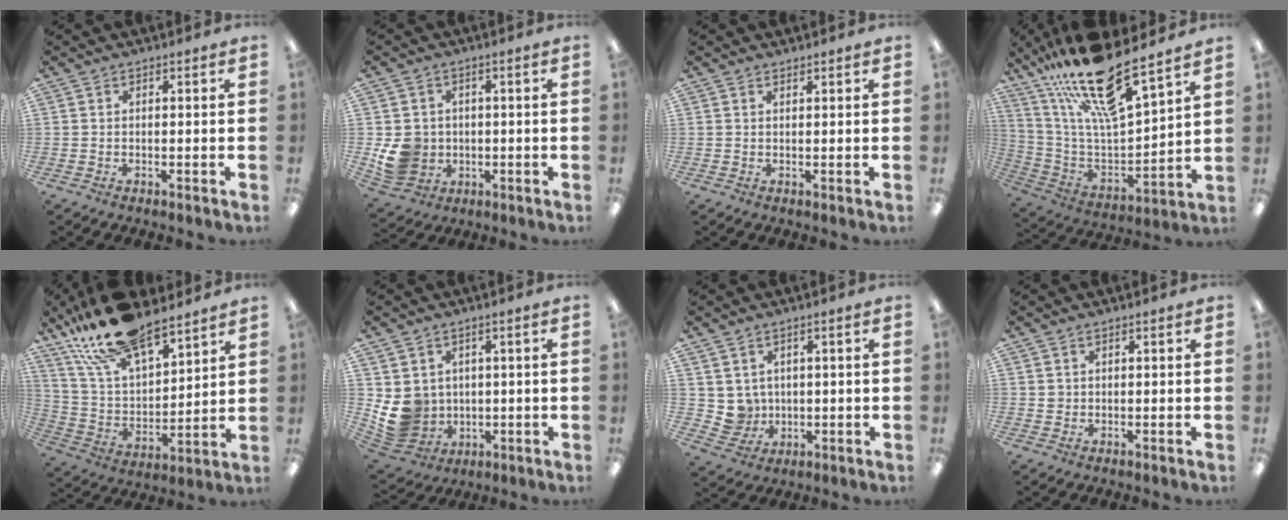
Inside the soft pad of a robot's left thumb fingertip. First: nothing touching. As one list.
[{"total": 7.6, "force": [-0.3, 7.0, 3.0], "torque": [-0.075, 0.008, 0.000]}, {"total": 0.7, "force": [0.7, 0.0, 0.1], "torque": [-0.001, -0.001, 0.014]}, {"total": 21.5, "force": [17.0, 4.3, 12.4], "torque": [-0.228, -0.114, 0.287]}, {"total": 20.3, "force": [15.9, 7.7, 10.1], "torque": [-0.207, -0.079, 0.285]}, {"total": 8.7, "force": [0.9, 8.1, 2.8], "torque": [-0.088, -0.014, 0.026]}, {"total": 4.9, "force": [2.3, 4.3, 0.2], "torque": [-0.023, -0.014, 0.047]}, {"total": 1.0, "force": [0.6, 0.8, 0.1], "torque": [-0.004, 0.001, 0.012]}]